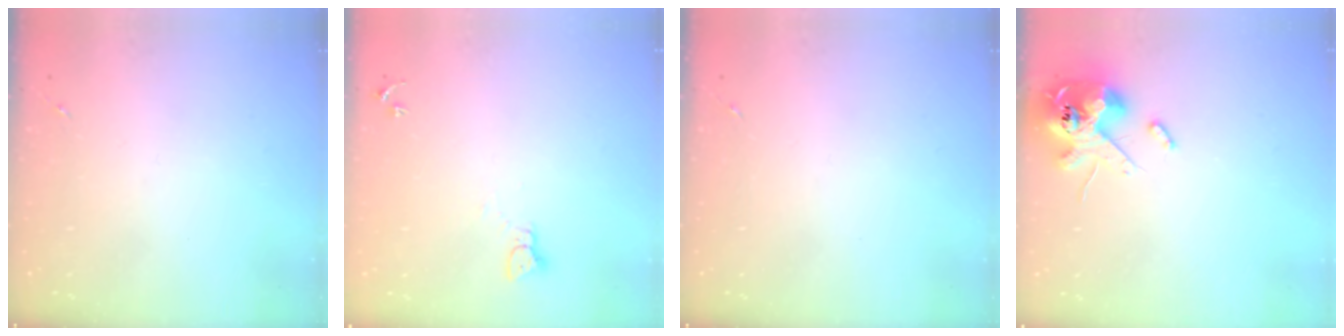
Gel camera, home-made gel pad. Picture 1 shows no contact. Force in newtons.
{"total": 2.3, "press": 2.3, "slide": 0.2}
{"total": 0.0}
{"total": 13.8, "press": 13.6, "slide": 2.2}